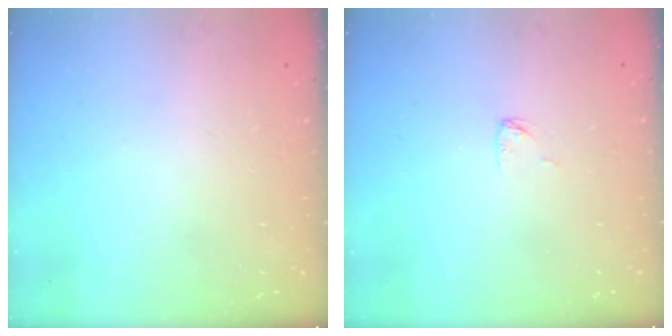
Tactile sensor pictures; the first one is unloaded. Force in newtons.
{"total": 2.8, "press": 2.7, "slide": 0.2}